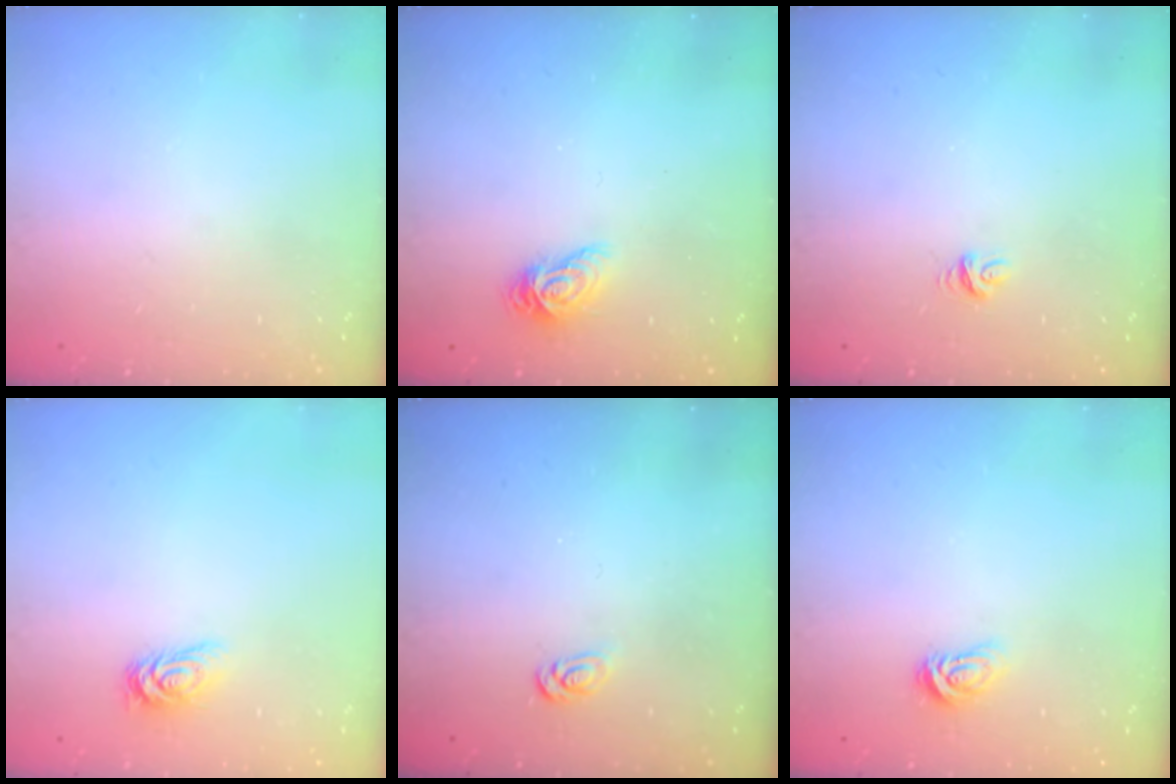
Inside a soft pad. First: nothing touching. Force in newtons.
{"total": 7.6, "press": 7.6, "slide": 0.0}
{"total": 4.9, "press": 4.8, "slide": 0.3}
{"total": 4.1, "press": 4.0, "slide": 0.6}
{"total": 2.6, "press": 2.6, "slide": 0.4}
{"total": 2.9, "press": 2.8, "slide": 0.4}